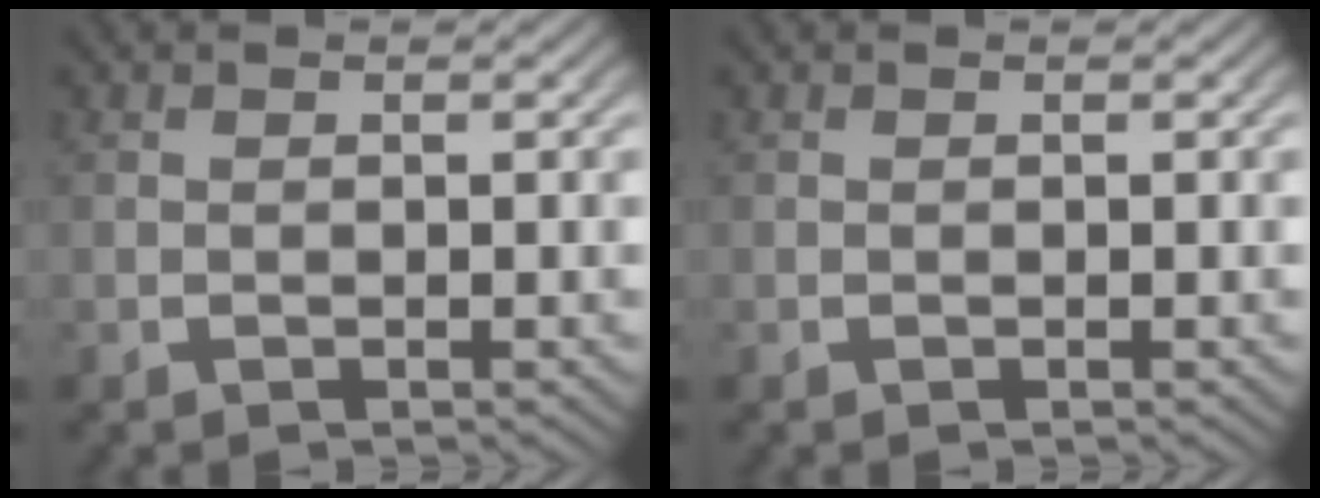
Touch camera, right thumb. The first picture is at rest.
{"total": 0.0}